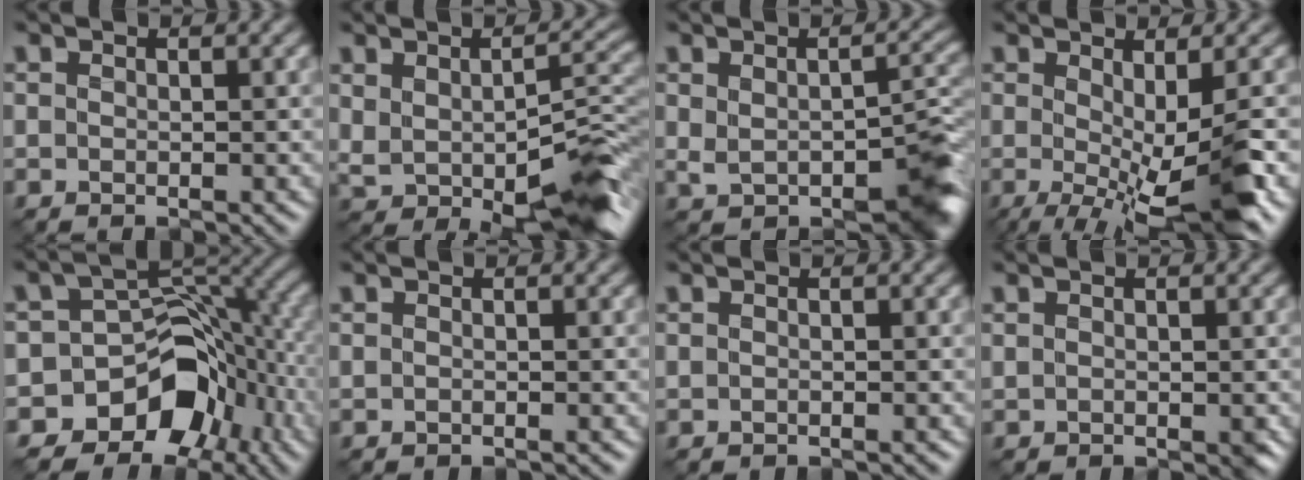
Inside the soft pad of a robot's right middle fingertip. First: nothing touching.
{"total": 9.7, "force": [-1.9, 4.1, 8.6], "torque": [-0.140, -0.016, -0.023]}
{"total": 7.5, "force": [-2.4, 3.9, 6.0], "torque": [-0.086, -0.021, -0.024]}
{"total": 7.5, "force": [-1.5, 1.6, 7.2], "torque": [-0.116, -0.010, -0.025]}
{"total": 9.9, "force": [-5.6, 6.4, 5.0], "torque": [-0.061, -0.001, -0.106]}
{"total": 0.0}
{"total": 0.0}
{"total": 1.3, "force": [0.1, 0.9, 0.9], "torque": [-0.019, -0.005, 0.005]}